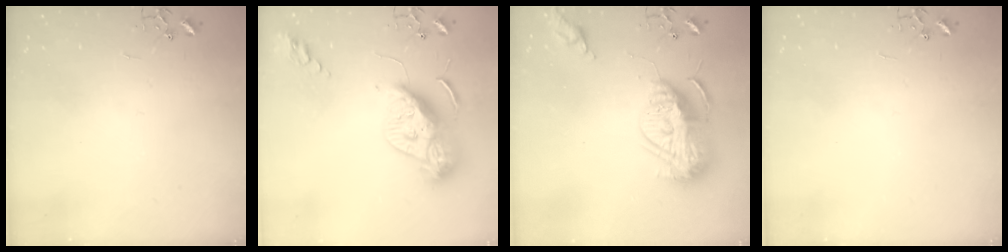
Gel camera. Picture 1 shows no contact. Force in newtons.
{"total": 13.1, "press": 13.0, "slide": 1.2}
{"total": 17.6, "press": 17.5, "slide": 1.8}
{"total": 0.0}